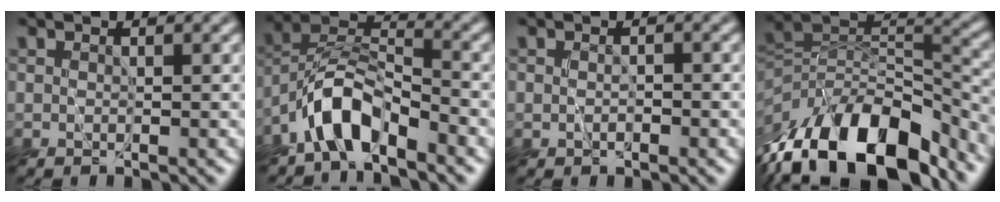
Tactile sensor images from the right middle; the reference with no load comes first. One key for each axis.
{"total": 6.1, "fx": -4.5, "fy": 2.1, "fz": 3.5, "tx": -0.061, "ty": 0.009, "tz": -0.096}
{"total": 0.8, "fx": -0.4, "fy": 0.6, "fz": 0.5, "tx": -0.008, "ty": -0.002, "tz": -0.008}
{"total": 14.6, "fx": -9.7, "fy": 6.5, "fz": 8.8, "tx": -0.176, "ty": 0.013, "tz": -0.173}